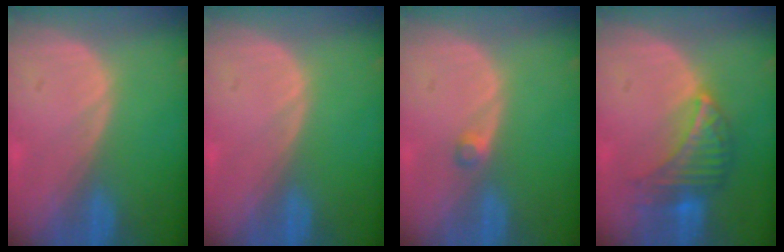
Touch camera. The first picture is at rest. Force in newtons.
{"total": 0.0}
{"total": 1.5, "press": 1.2, "slide": 0.8}
{"total": 6.8, "press": 6.7, "slide": 1.5}